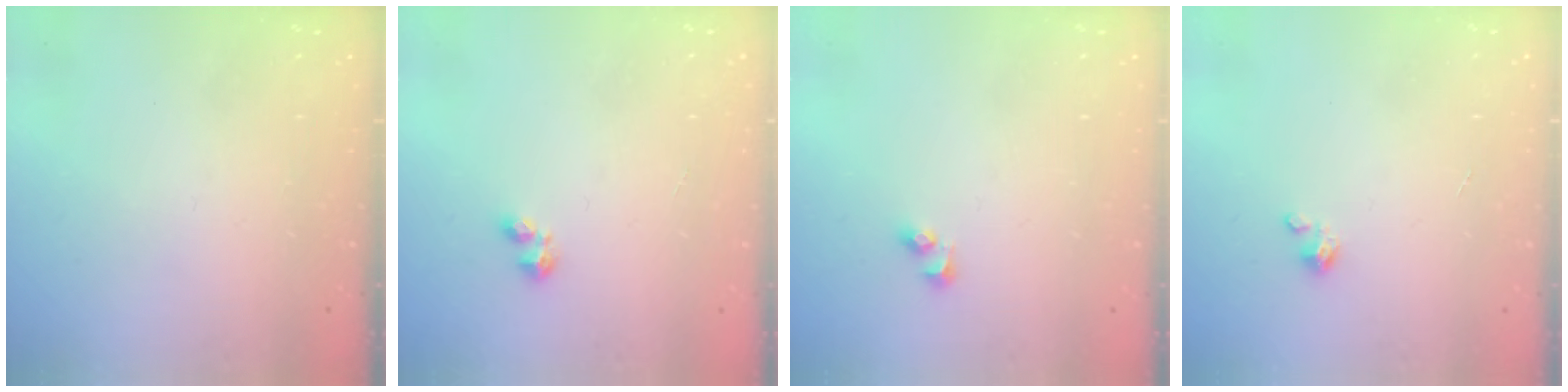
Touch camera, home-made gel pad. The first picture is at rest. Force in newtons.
{"total": 3.1, "press": 3.1, "slide": 0.6}
{"total": 2.7, "press": 2.5, "slide": 1.2}
{"total": 1.4, "press": 1.4, "slide": 0.3}